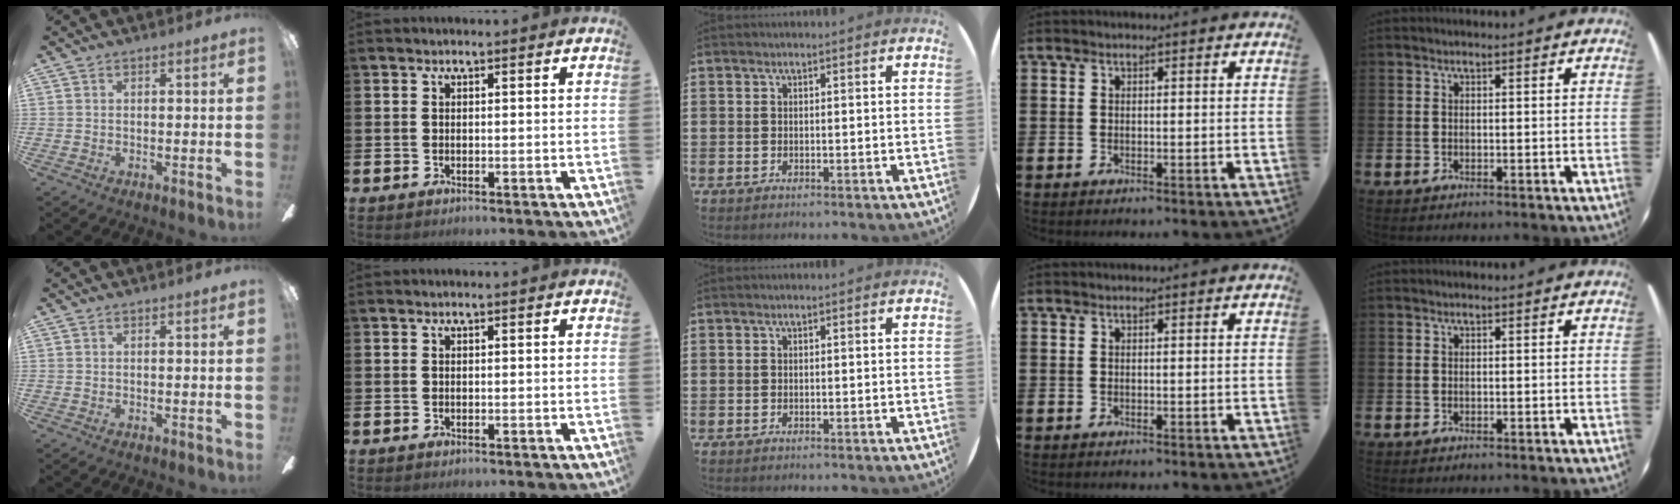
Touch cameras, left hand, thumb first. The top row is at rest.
{}